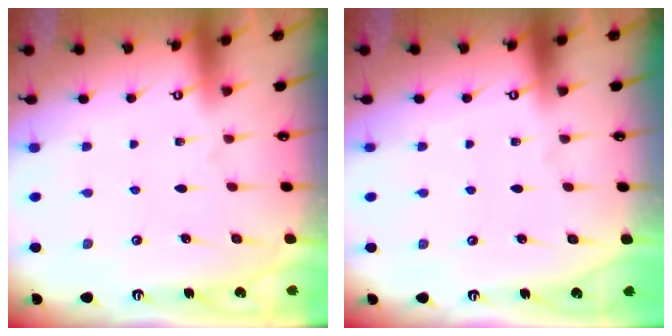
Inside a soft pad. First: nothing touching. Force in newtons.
{"total": 0.0}